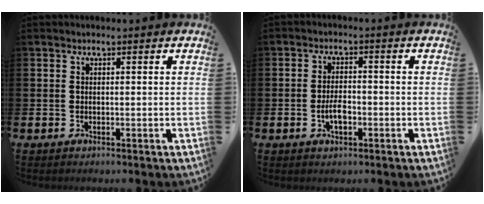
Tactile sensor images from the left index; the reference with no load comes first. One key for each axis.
{"total": 3.1, "fx": -0.9, "fy": 1.5, "fz": 2.5, "tx": -0.033, "ty": -0.002, "tz": -0.020}